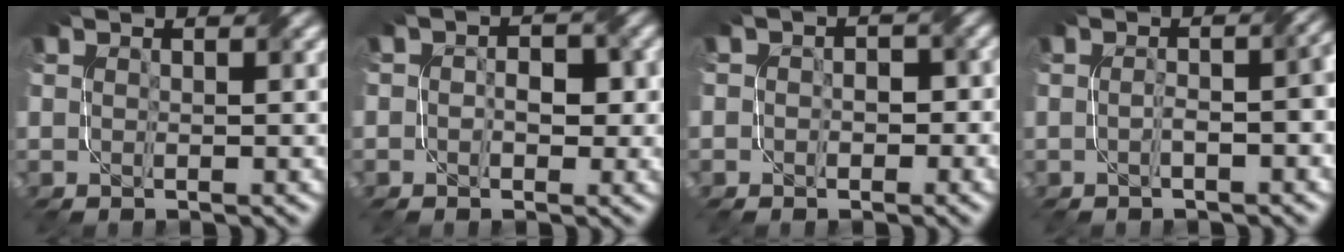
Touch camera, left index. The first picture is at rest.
{"total": 3.1, "force": [0.0, 2.1, 2.3], "torque": [-0.014, 0.003, -0.007]}
{"total": 2.3, "force": [-0.1, 1.9, 1.3], "torque": [-0.002, 0.003, -0.012]}
{"total": 3.6, "force": [-0.5, 1.3, 3.3], "torque": [-0.026, 0.015, -0.014]}